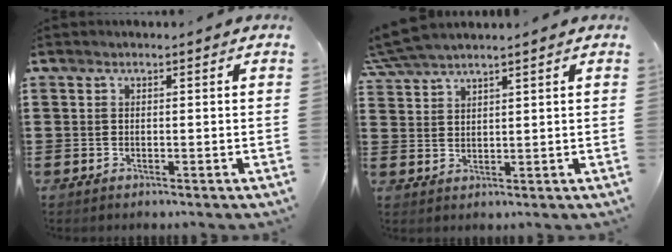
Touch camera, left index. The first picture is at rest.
{"total": 4.4, "force": [4.1, 0.1, 1.7], "torque": [-0.046, -0.006, 0.075]}